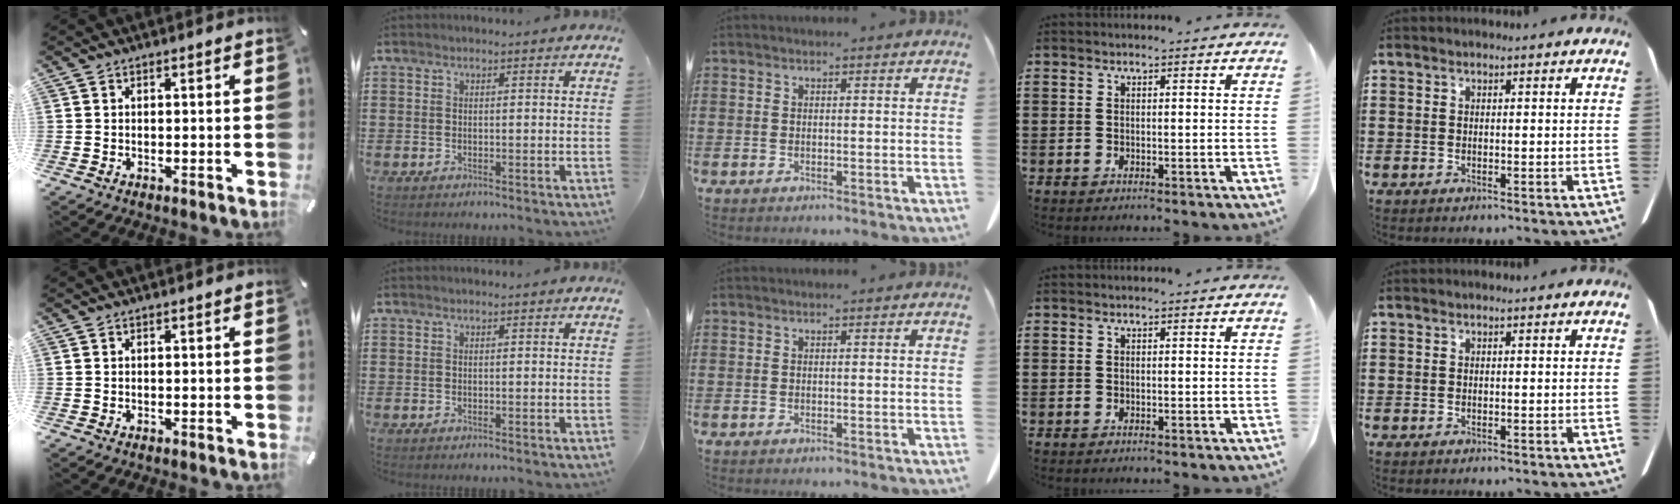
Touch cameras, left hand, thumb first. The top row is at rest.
{}